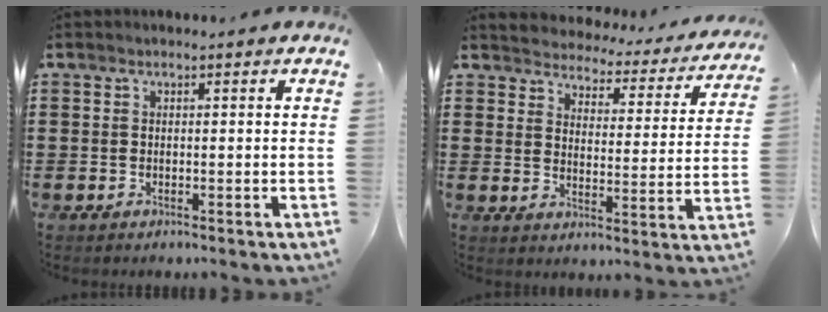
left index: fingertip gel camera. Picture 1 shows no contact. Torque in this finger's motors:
{"motor_torque": [2.14, 0.00, 0.25, 0.01]}